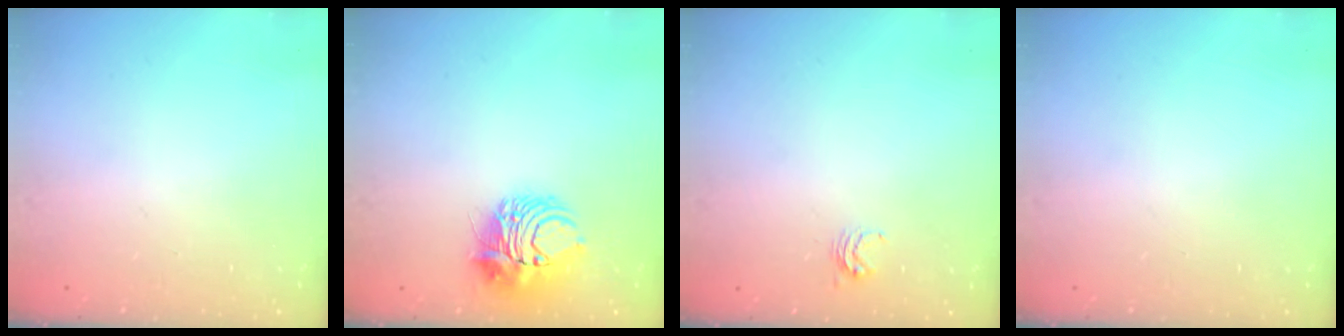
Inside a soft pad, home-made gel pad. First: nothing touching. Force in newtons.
{"total": 9.1, "press": 9.1, "slide": 0.5}
{"total": 3.5, "press": 3.5, "slide": 0.4}
{"total": 0.0}